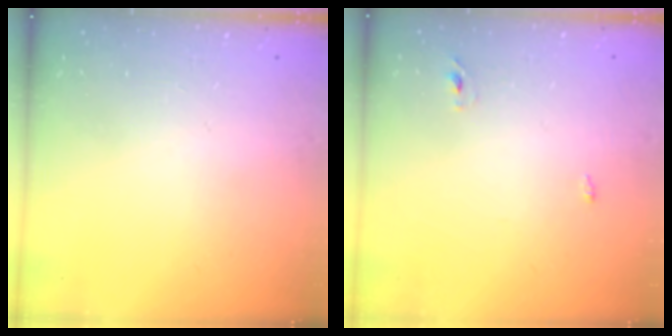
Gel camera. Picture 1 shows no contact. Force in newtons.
{"total": 2.3, "press": 2.1, "slide": 1.0}